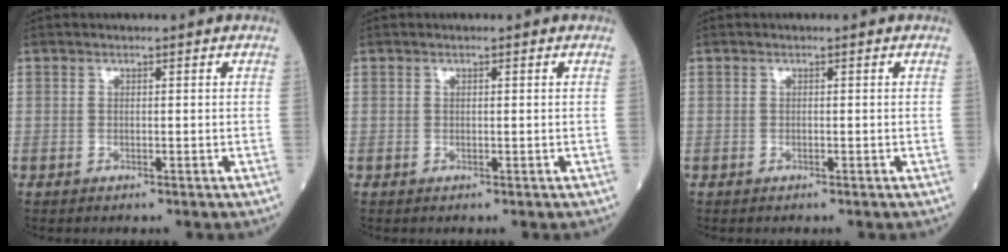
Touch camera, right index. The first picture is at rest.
{"total": 0.0}
{"total": 0.0}